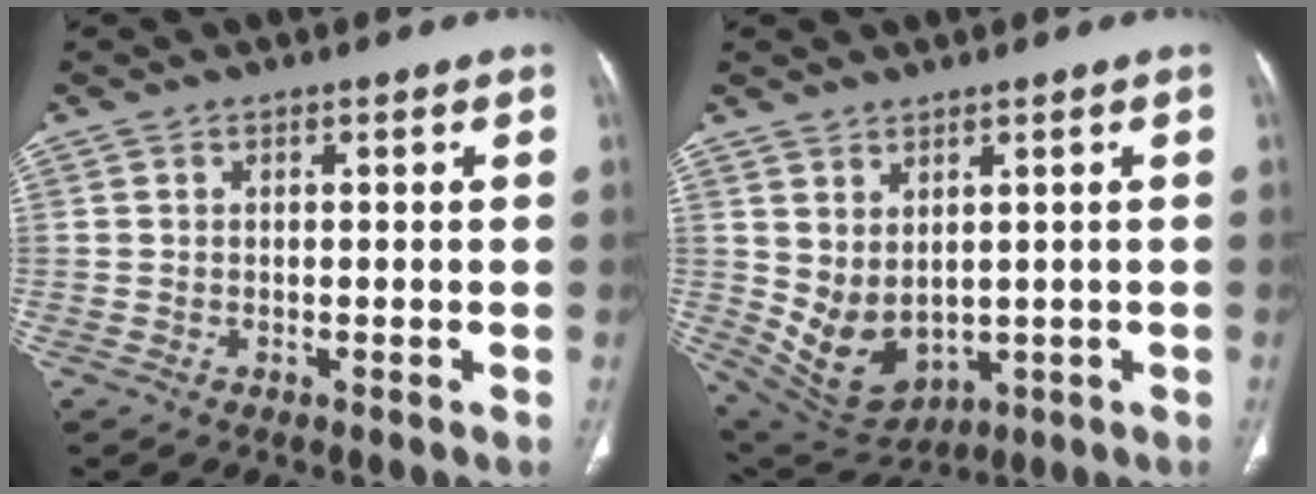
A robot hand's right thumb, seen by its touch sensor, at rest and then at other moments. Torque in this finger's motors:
{"motor_torque": [-0.73, 0.67, 0.51, 0.78, 0.13]}